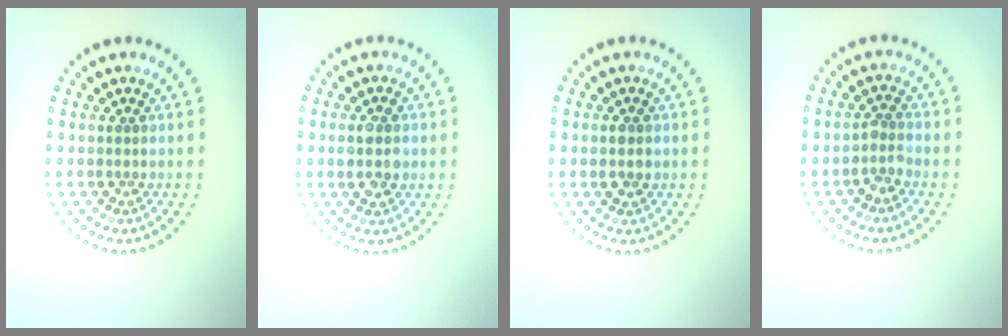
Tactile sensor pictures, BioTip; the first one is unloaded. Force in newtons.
{"total": 2.6, "press": 2.6, "slide": 0.2}
{"total": 1.1, "press": 1.1, "slide": 0.1}
{"total": 1.3, "press": 1.1, "slide": 0.7}